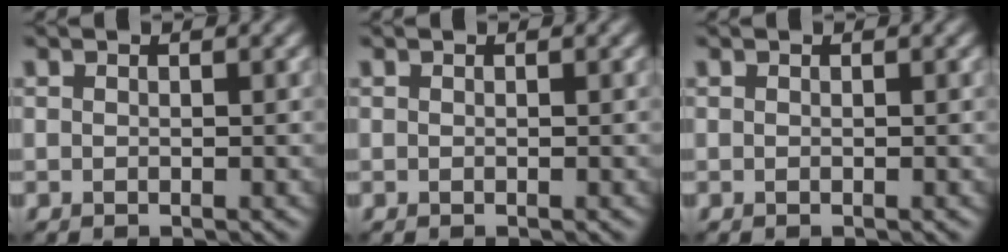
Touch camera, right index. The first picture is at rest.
{"total": 0.0}
{"total": 0.0}